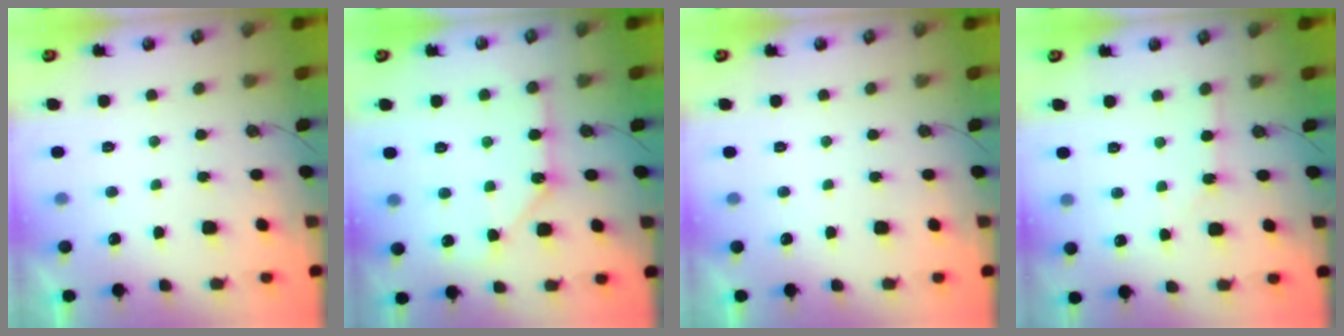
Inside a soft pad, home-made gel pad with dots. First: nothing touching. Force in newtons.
{"total": 9.4, "press": 9.4, "slide": 0.9}
{"total": 0.0}
{"total": 2.6, "press": 2.6, "slide": 0.3}